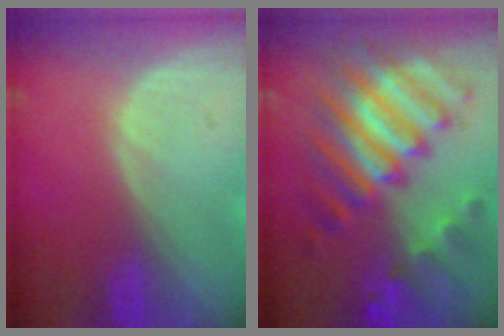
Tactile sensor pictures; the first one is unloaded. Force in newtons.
{"total": 11.8, "press": 11.8, "slide": 1.2}